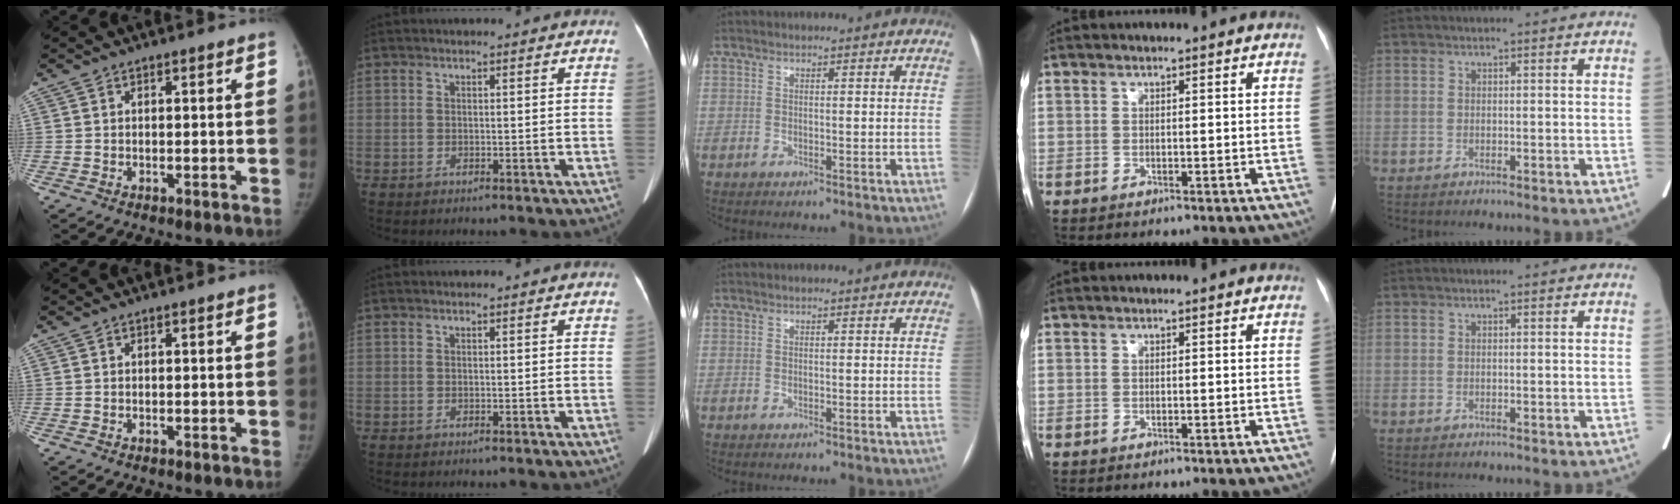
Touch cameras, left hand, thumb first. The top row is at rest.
{}